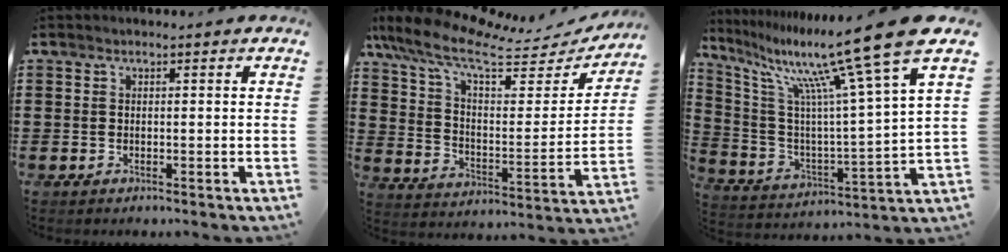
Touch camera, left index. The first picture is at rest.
{"total": 11.3, "force": [8.5, 2.8, 6.9], "torque": [-0.163, -0.043, 0.145]}
{"total": 16.1, "force": [11.5, 0.3, 11.2], "torque": [-0.230, -0.079, 0.176]}